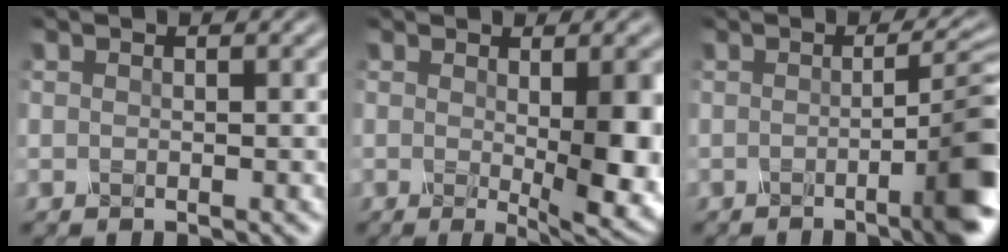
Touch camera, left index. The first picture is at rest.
{"total": 6.2, "force": [-0.3, 1.2, 6.1], "torque": [-0.077, -0.014, -0.001]}
{"total": 7.5, "force": [-1.7, 1.6, 7.1], "torque": [-0.077, -0.001, -0.028]}